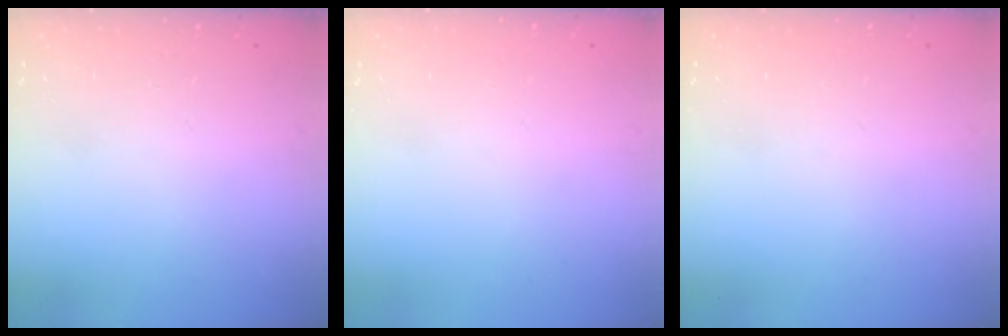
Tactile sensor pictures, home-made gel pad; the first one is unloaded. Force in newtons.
{"total": 0.0}
{"total": 0.0}